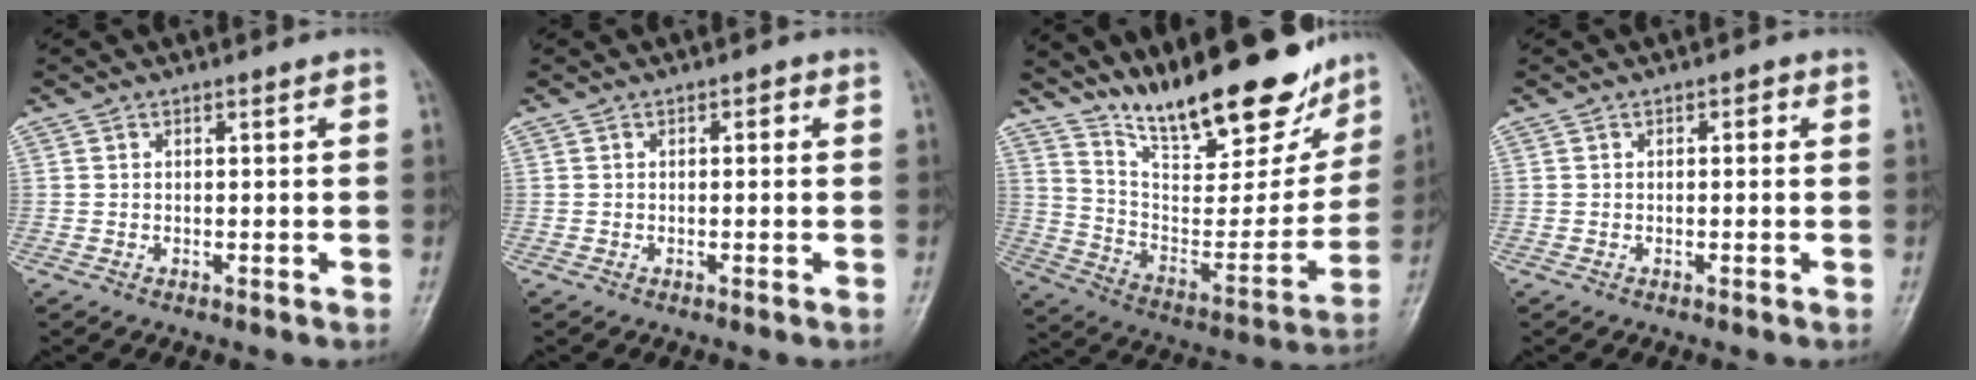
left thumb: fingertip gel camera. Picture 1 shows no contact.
{"total": 1.0, "force": [0.1, 0.7, 0.7], "torque": [0.001, 0.004, -0.006]}
{"total": 24.6, "force": [19.0, 7.4, 13.7], "torque": [-0.170, -0.094, 0.306]}
{"total": 1.0, "force": [0.1, 0.7, 0.7], "torque": [0.001, 0.005, -0.007]}